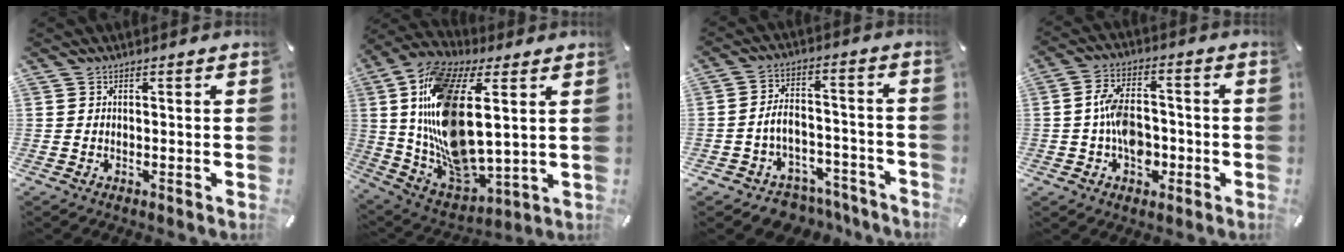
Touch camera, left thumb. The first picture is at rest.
{"total": 21.3, "force": [5.0, 11.5, 17.2], "torque": [-0.373, -0.029, 0.092]}
{"total": 7.7, "force": [-3.4, 6.2, 3.1], "torque": [-0.051, 0.029, -0.055]}
{"total": 9.5, "force": [-2.1, 6.7, 6.4], "torque": [-0.110, 0.015, -0.036]}